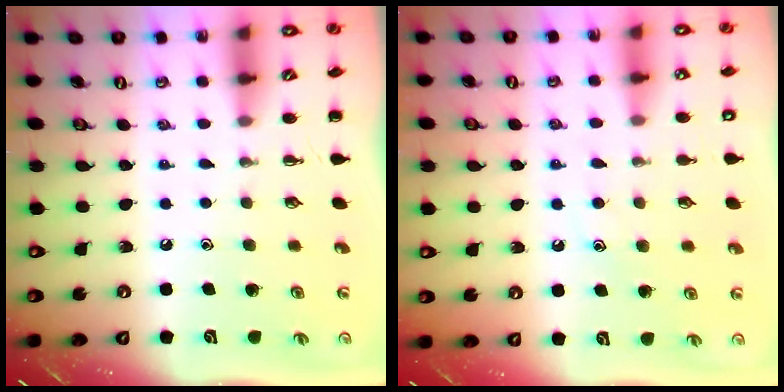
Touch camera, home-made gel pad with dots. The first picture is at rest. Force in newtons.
{"total": 8.2, "press": 8.1, "slide": 1.2}